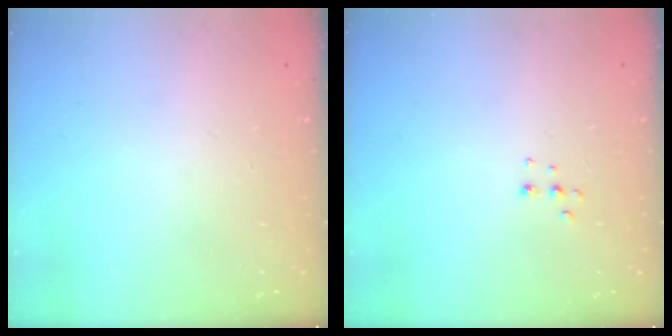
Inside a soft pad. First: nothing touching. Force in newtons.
{"total": 3.9, "press": 3.9, "slide": 0.6}